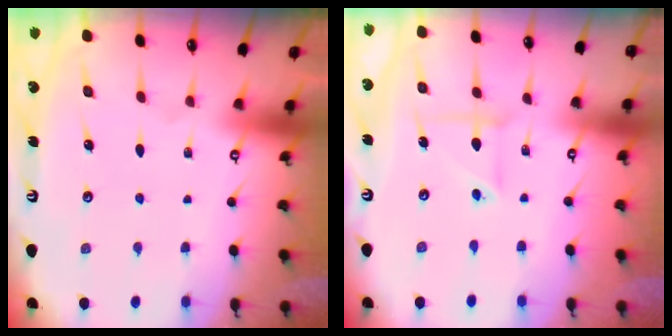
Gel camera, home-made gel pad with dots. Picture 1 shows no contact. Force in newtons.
{"total": 4.2, "press": 4.1, "slide": 0.5}